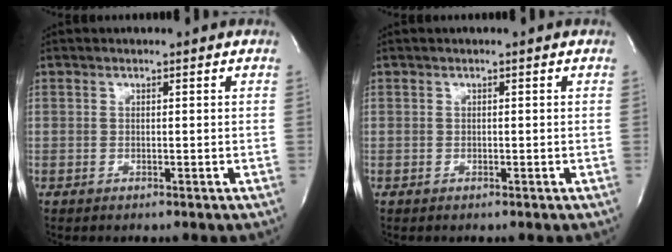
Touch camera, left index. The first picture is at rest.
{"total": 0.0}